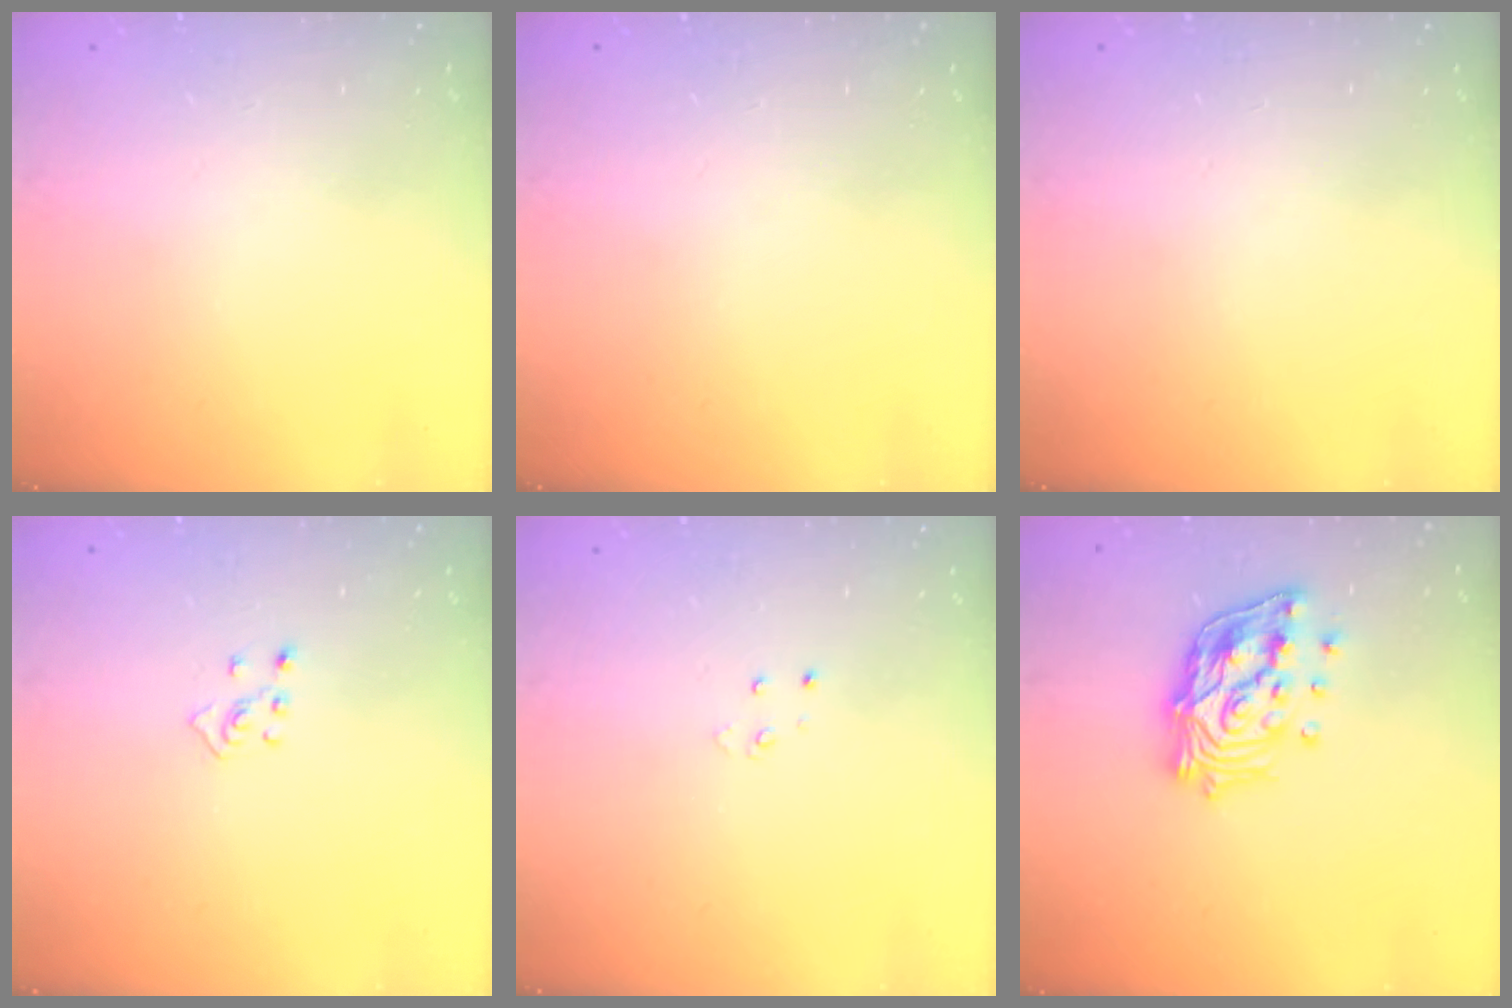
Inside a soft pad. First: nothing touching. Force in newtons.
{"total": 0.0}
{"total": 0.0}
{"total": 4.2, "press": 4.1, "slide": 0.7}
{"total": 3.0, "press": 3.0, "slide": 0.4}
{"total": 16.8, "press": 16.6, "slide": 2.6}